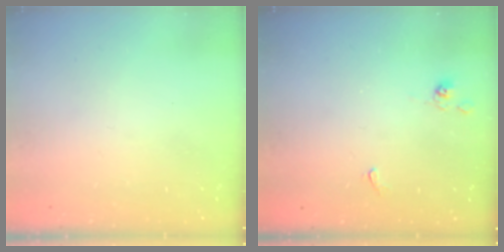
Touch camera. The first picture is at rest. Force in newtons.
{"total": 2.6, "press": 2.6, "slide": 0.4}